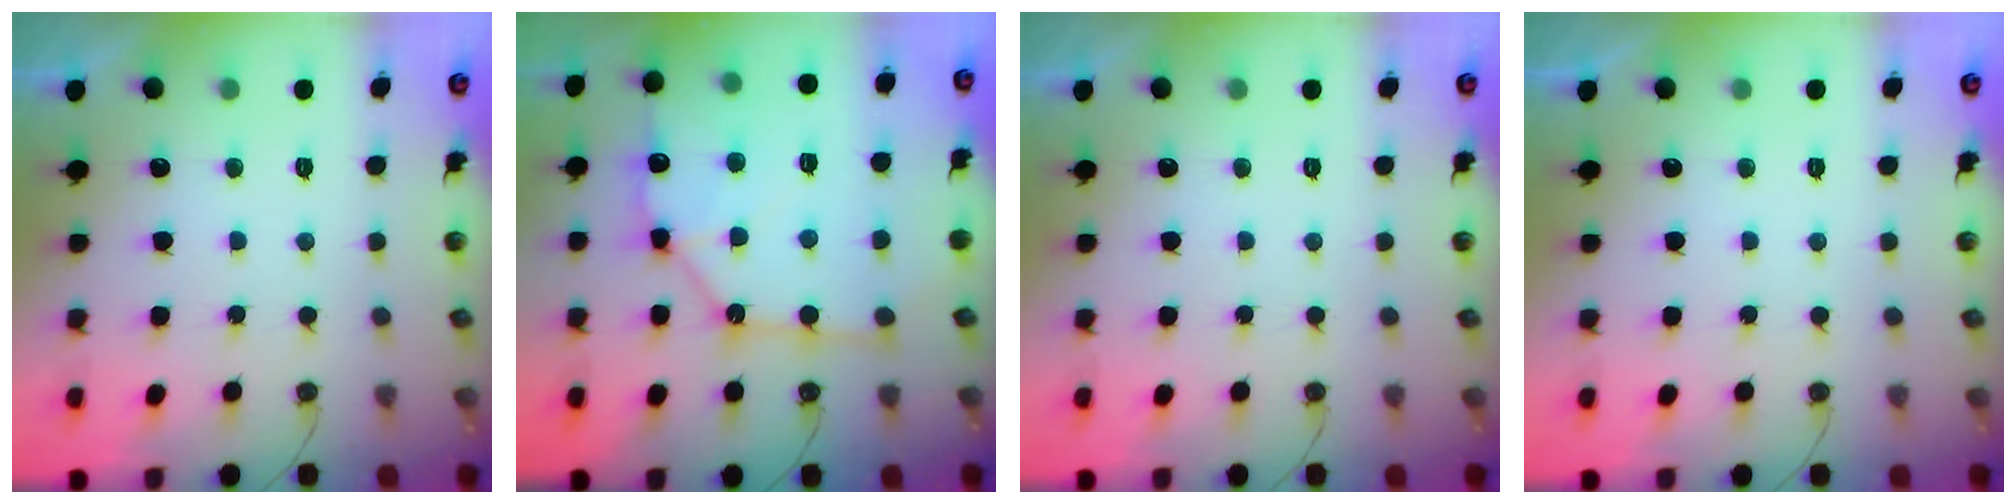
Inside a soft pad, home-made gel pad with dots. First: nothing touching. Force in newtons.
{"total": 15.2, "press": 15.2, "slide": 1.5}
{"total": 0.0}
{"total": 0.0}